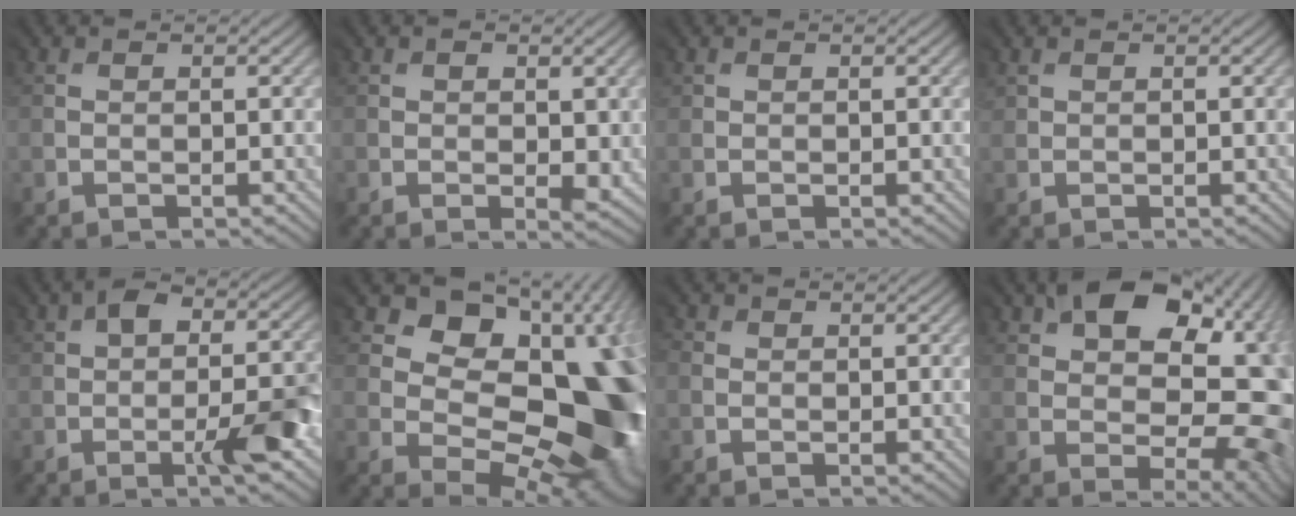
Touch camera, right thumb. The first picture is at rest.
{"total": 2.9, "force": [0.2, 2.0, 2.1], "torque": [-0.032, -0.008, 0.011]}
{"total": 0.5, "force": [0.2, 0.4, 0.2], "torque": [-0.004, 0.002, 0.003]}
{"total": 0.8, "force": [0.4, 0.5, 0.5], "torque": [-0.010, 0.004, 0.006]}
{"total": 5.7, "force": [-1.9, 1.8, 5.1], "torque": [-0.074, 0.012, -0.037]}
{"total": 13.6, "force": [2.2, 9.8, 9.1], "torque": [-0.085, -0.014, 0.046]}
{"total": 1.0, "force": [-0.2, 0.8, 0.5], "torque": [-0.012, 0.001, -0.005]}
{"total": 14.9, "force": [4.1, 9.4, 10.9], "torque": [-0.131, -0.004, 0.081]}